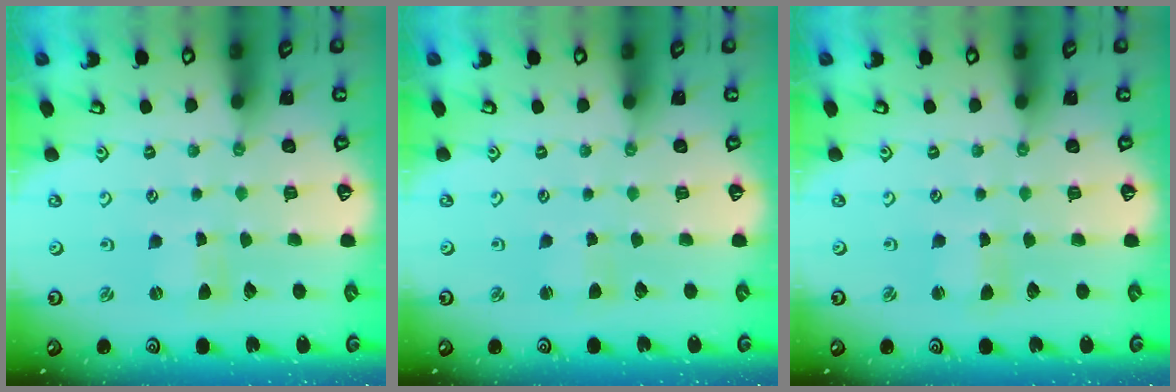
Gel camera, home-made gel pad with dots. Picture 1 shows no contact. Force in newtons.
{"total": 1.7, "press": 1.7, "slide": 0.2}
{"total": 1.4, "press": 1.4, "slide": 0.2}